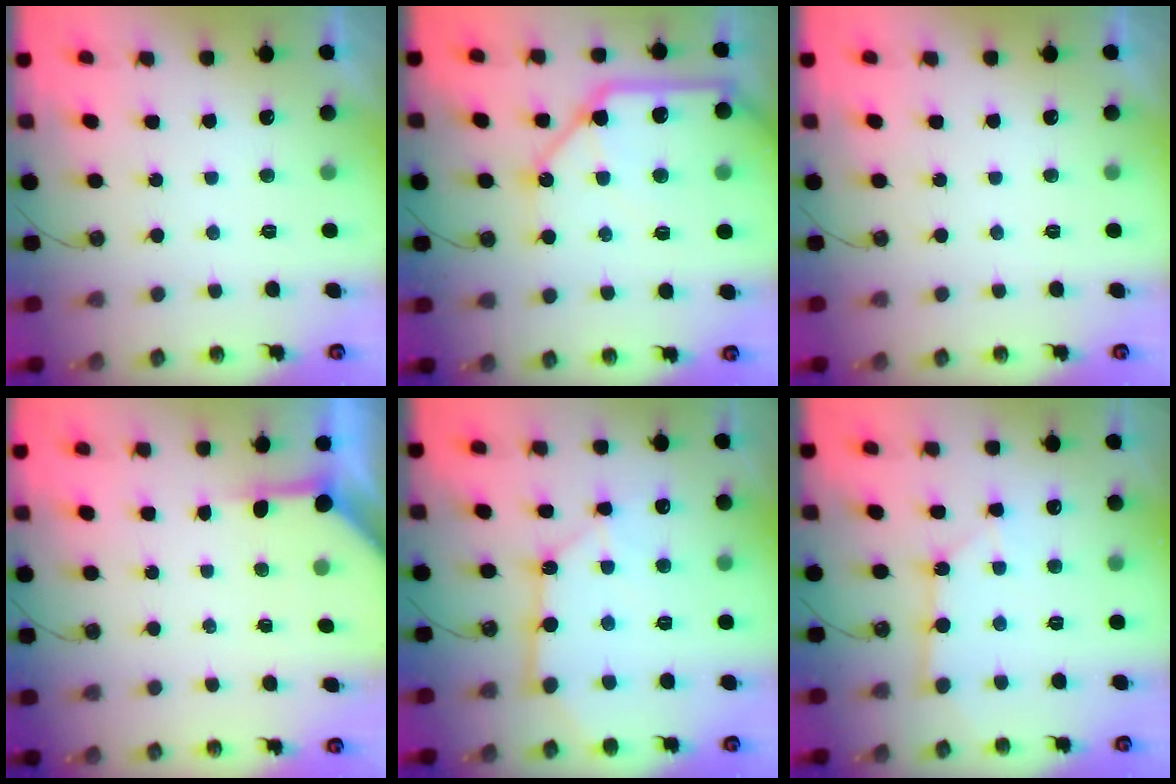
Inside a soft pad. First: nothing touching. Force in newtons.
{"total": 18.4, "press": 18.3, "slide": 2.1}
{"total": 0.0}
{"total": 3.8, "press": 3.8, "slide": 0.4}
{"total": 12.1, "press": 12.0, "slide": 1.5}
{"total": 3.0, "press": 3.0, "slide": 0.1}